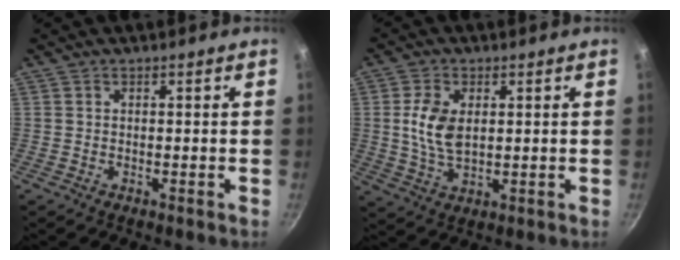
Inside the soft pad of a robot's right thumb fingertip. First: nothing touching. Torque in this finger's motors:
{"motor_torque": [-0.09, 0.21, 0.50, -0.27, 0.04]}